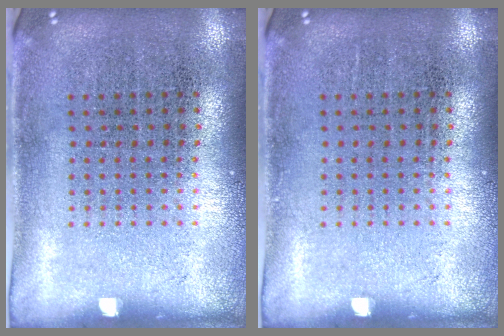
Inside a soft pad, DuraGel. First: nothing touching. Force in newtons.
{"total": 0.0}